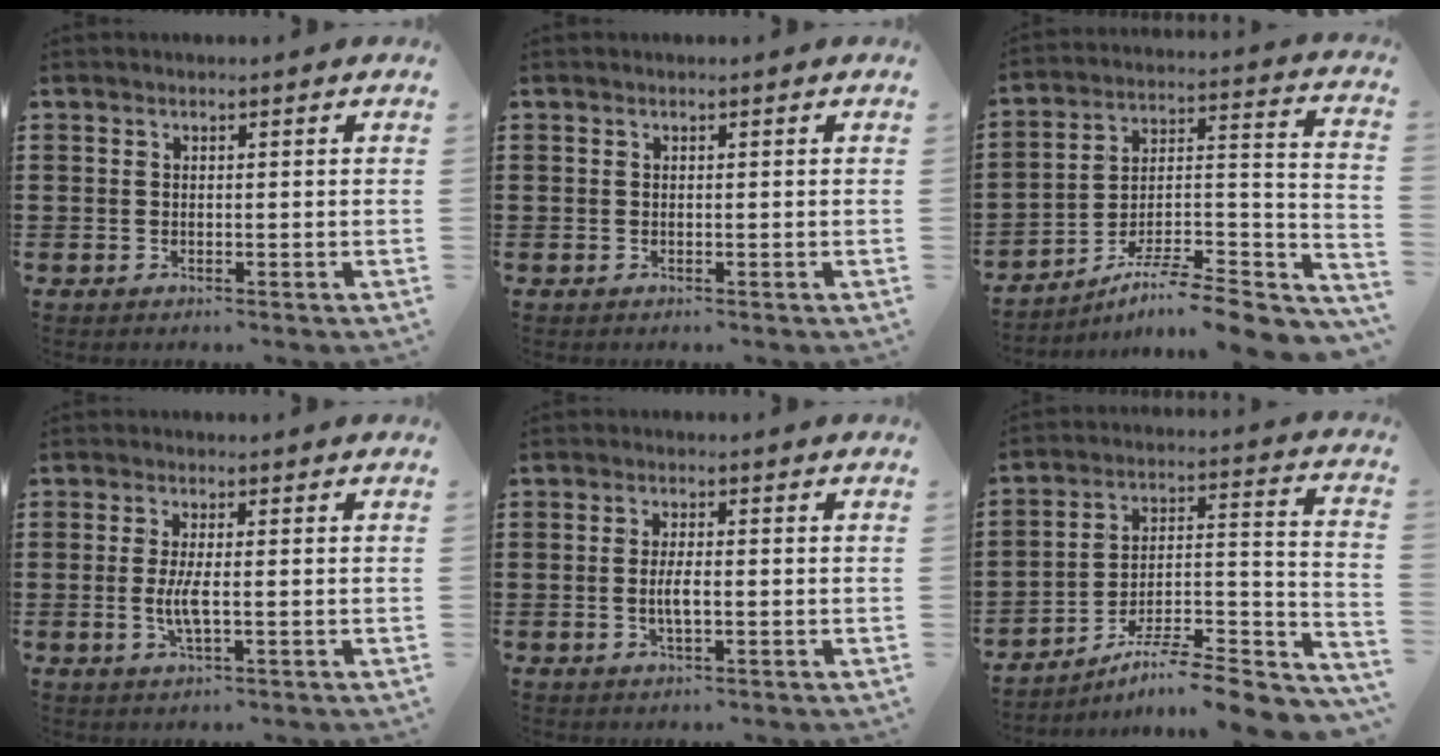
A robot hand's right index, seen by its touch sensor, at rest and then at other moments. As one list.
[{"total": 0.0}, {"total": 8.2, "force": [-6.7, 0.8, 4.7], "torque": [-0.074, 0.000, -0.135]}, {"total": 3.6, "force": [-0.4, 0.6, 3.6], "torque": [-0.084, -0.011, -0.015]}, {"total": 3.2, "force": [-0.5, 0.9, 3.0], "torque": [-0.061, -0.003, -0.011]}, {"total": 7.2, "force": [-5.9, 0.6, 4.1], "torque": [-0.060, -0.006, -0.117]}]